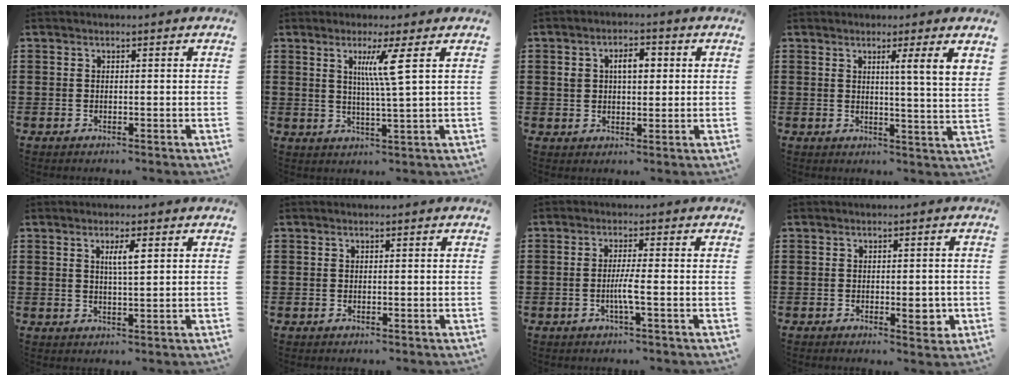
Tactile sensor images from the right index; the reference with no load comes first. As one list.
[{"total": 5.5, "force": [2.0, -0.7, 5.1], "torque": [-0.105, -0.006, 0.027]}, {"total": 4.4, "force": [1.0, 2.6, 3.4], "torque": [-0.057, 0.009, 0.010]}, {"total": 4.2, "force": [2.4, -1.2, 3.2], "torque": [-0.061, -0.016, 0.037]}, {"total": 3.2, "force": [1.2, 0.6, 3.0], "torque": [-0.061, 0.006, 0.016]}, {"total": 0.0}, {"total": 3.3, "force": [-0.9, -0.1, 3.2], "torque": [-0.064, -0.009, -0.022]}, {"total": 3.9, "force": [-1.2, 1.5, 3.3], "torque": [-0.054, 0.002, -0.018]}]